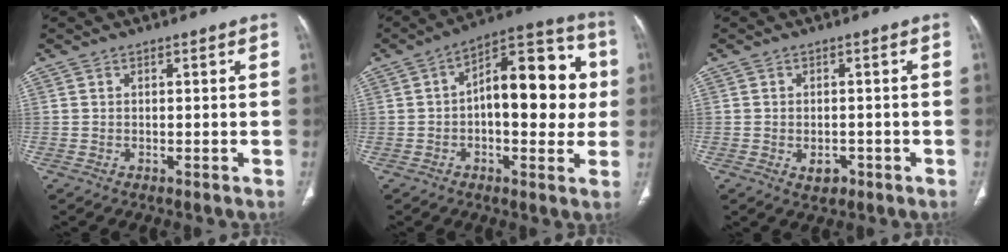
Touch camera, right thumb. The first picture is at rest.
{"total": 18.3, "force": [1.0, 8.8, 16.0], "torque": [-0.189, 0.034, 0.008]}
{"total": 2.9, "force": [-1.2, 2.1, 1.7], "torque": [-0.013, 0.006, -0.010]}